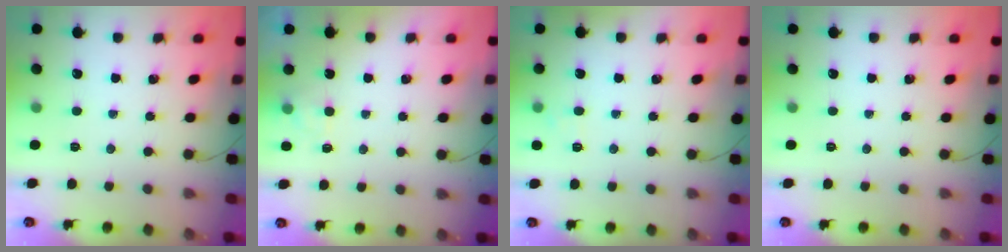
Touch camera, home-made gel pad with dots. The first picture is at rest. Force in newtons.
{"total": 2.7, "press": 2.3, "slide": 1.4}
{"total": 4.9, "press": 4.7, "slide": 1.3}
{"total": 0.0}